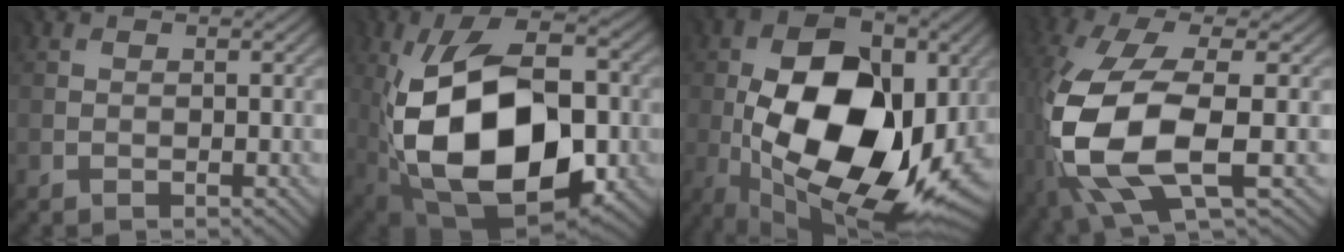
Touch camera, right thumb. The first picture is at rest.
{"total": 16.6, "force": [-3.1, 9.6, 13.2], "torque": [-0.234, -0.007, -0.057]}
{"total": 18.4, "force": [-1.4, 10.6, 15.0], "torque": [-0.270, -0.007, -0.027]}
{"total": 12.9, "force": [-3.1, 5.5, 11.2], "torque": [-0.281, -0.030, -0.054]}